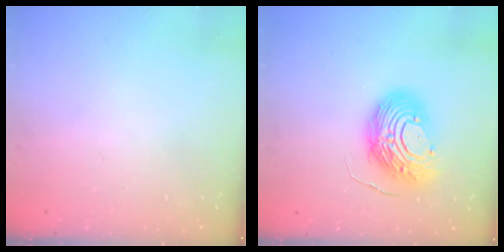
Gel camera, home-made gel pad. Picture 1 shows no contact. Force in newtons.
{"total": 13.3, "press": 13.2, "slide": 1.2}